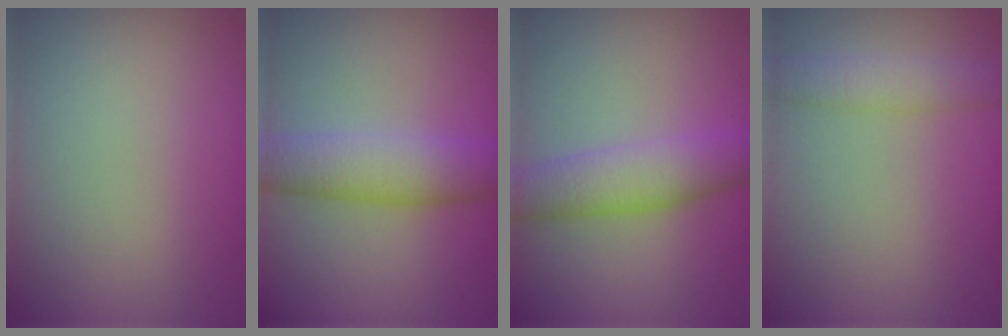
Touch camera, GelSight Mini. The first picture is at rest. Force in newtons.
{"total": 5.3, "press": 5.3, "slide": 0.2}
{"total": 4.8, "press": 4.8, "slide": 0.1}
{"total": 2.8, "press": 2.8, "slide": 0.1}